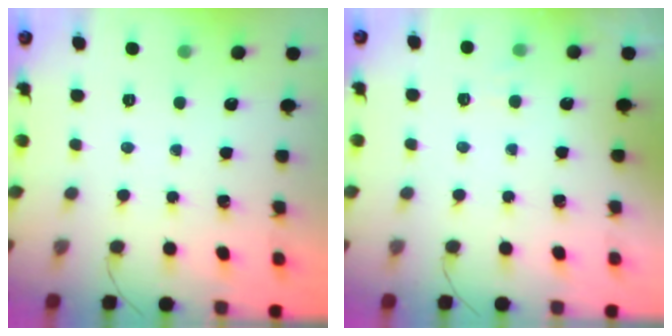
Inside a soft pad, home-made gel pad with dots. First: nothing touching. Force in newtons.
{"total": 4.6, "press": 4.4, "slide": 1.0}